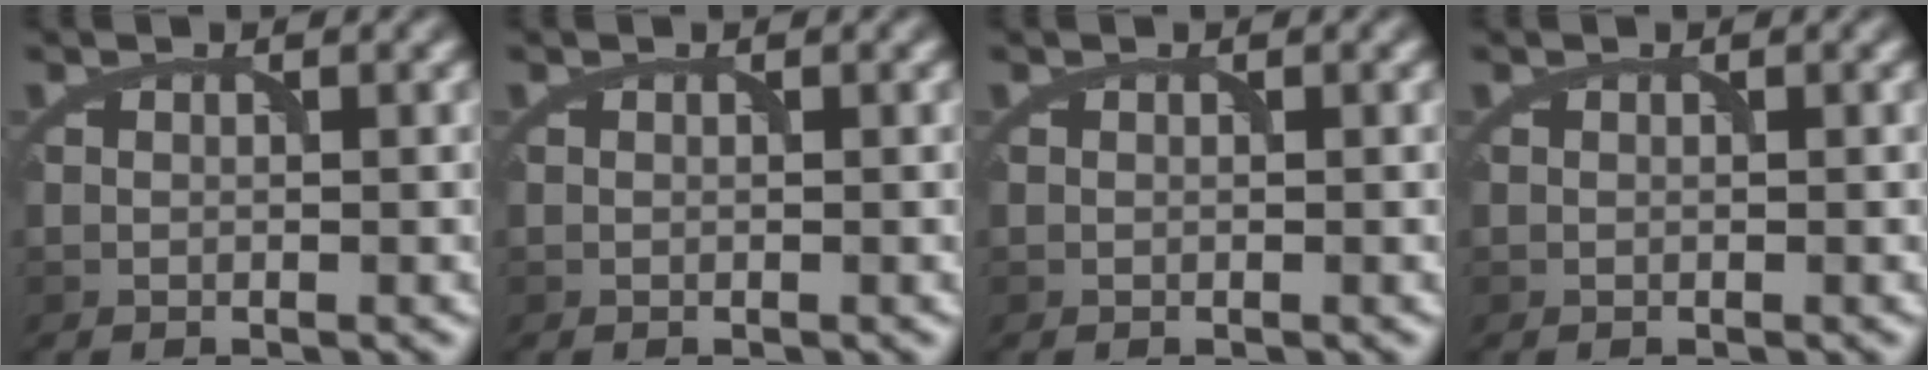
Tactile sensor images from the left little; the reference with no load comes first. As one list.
[{"total": 0.0}, {"total": 0.0}, {"total": 0.0}]